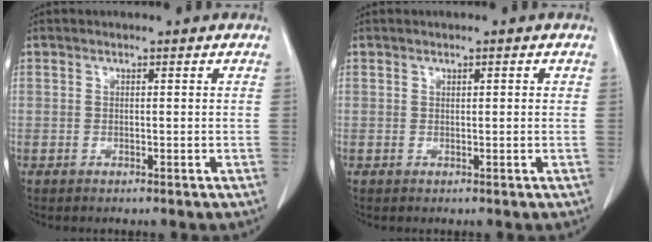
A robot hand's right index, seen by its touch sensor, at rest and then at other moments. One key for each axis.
{"total": 0.8, "fx": 0.3, "fy": 0.2, "fz": 0.6, "tx": -0.011, "ty": 0.001, "tz": 0.006}